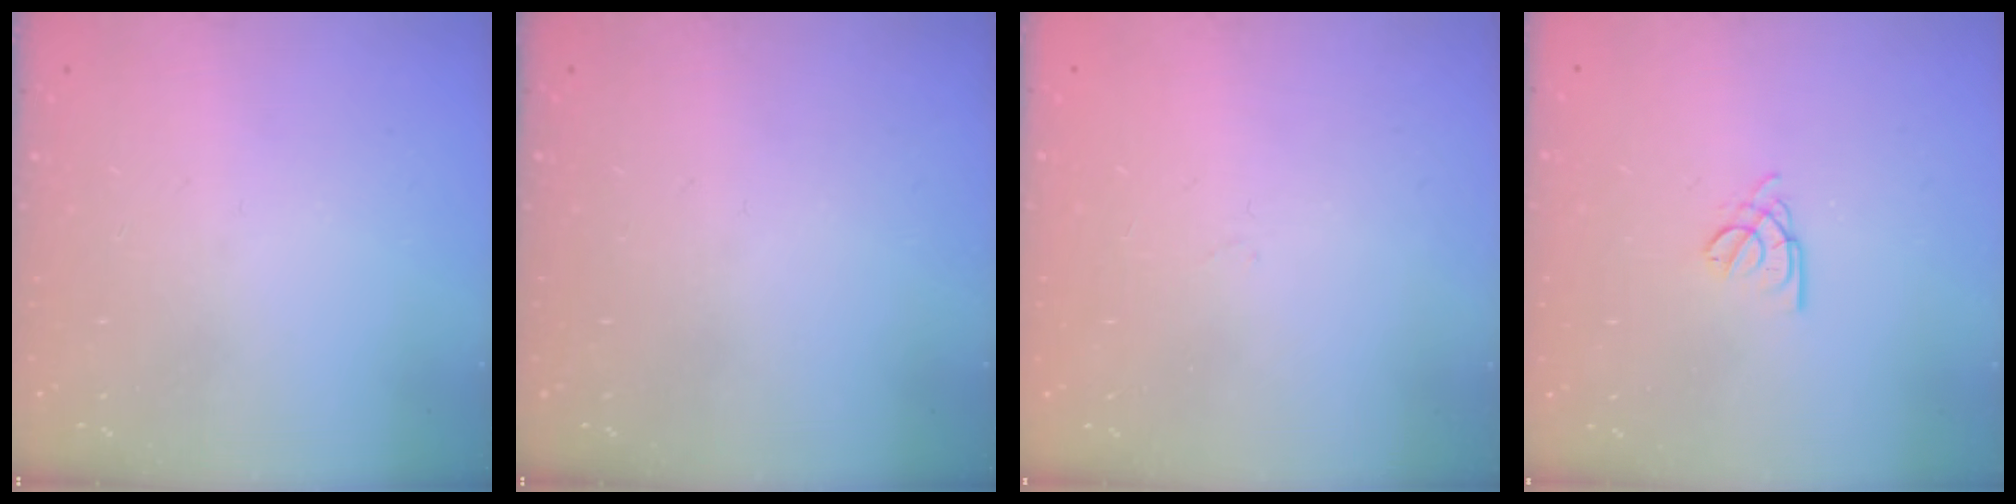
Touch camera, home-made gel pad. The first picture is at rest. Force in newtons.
{"total": 0.0}
{"total": 0.9, "press": 0.9, "slide": 0.2}
{"total": 2.6, "press": 2.5, "slide": 0.5}